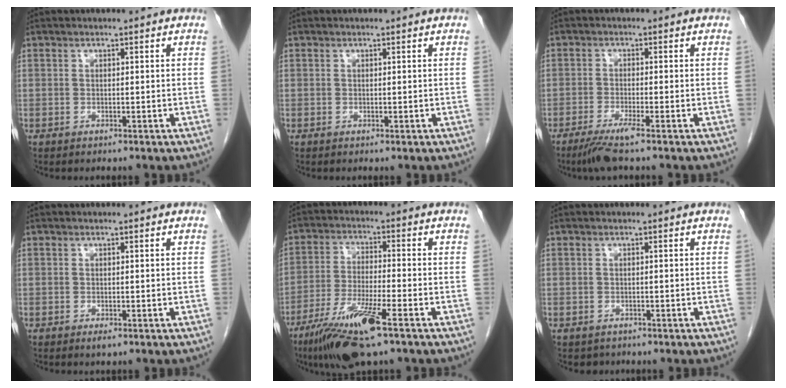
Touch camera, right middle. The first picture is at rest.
{"total": 0.0}
{"total": 4.4, "force": [-3.0, -0.3, 3.2], "torque": [-0.065, -0.013, -0.059]}
{"total": 0.8, "force": [-0.5, 0.2, 0.6], "torque": [-0.010, -0.002, -0.005]}
{"total": 11.4, "force": [-6.8, 1.0, 9.1], "torque": [-0.181, -0.027, -0.121]}
{"total": 1.2, "force": [-1.0, 0.7, -0.1], "torque": [-0.011, -0.002, -0.014]}